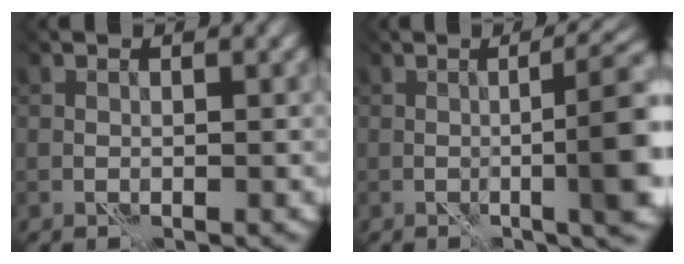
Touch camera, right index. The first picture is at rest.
{"total": 7.1, "force": [-0.6, 1.0, 7.0], "torque": [-0.080, 0.012, -0.005]}